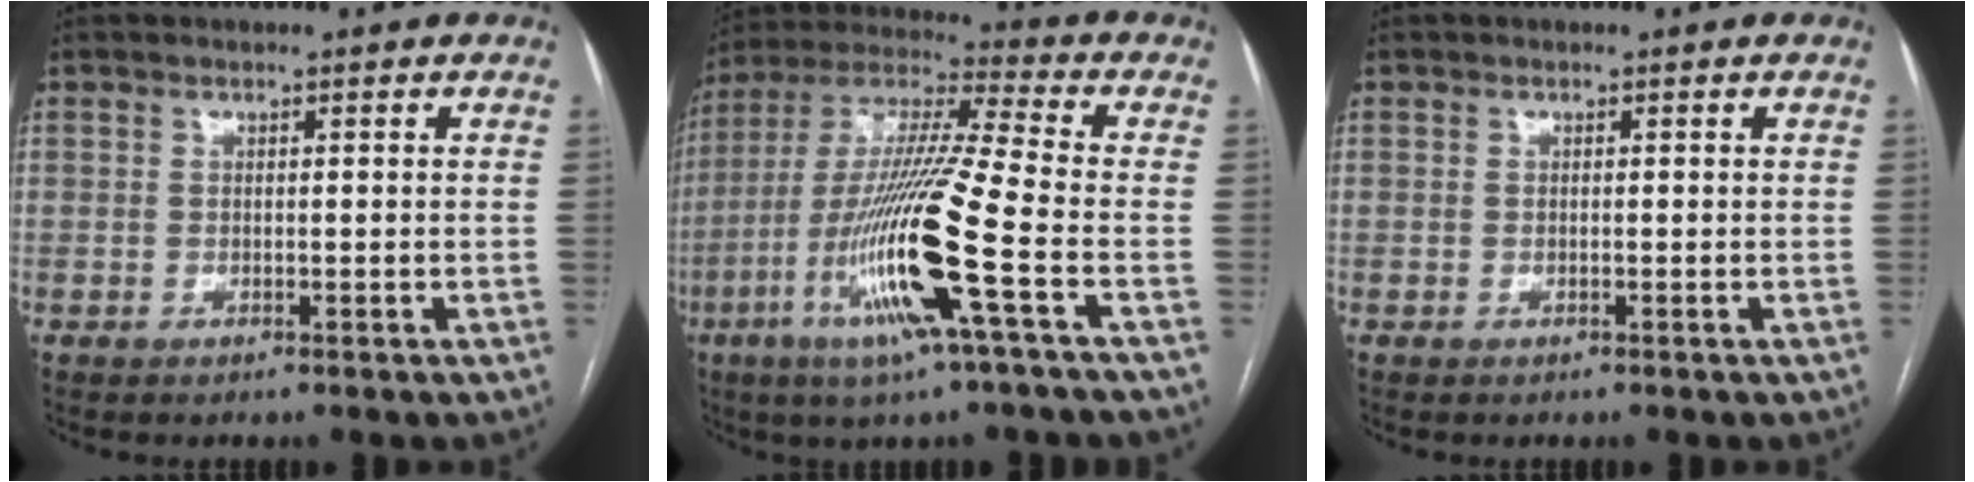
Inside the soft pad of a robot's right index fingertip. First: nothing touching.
{"total": 18.3, "force": [-6.2, -0.6, 17.2], "torque": [-0.352, -0.019, -0.126]}
{"total": 0.0}